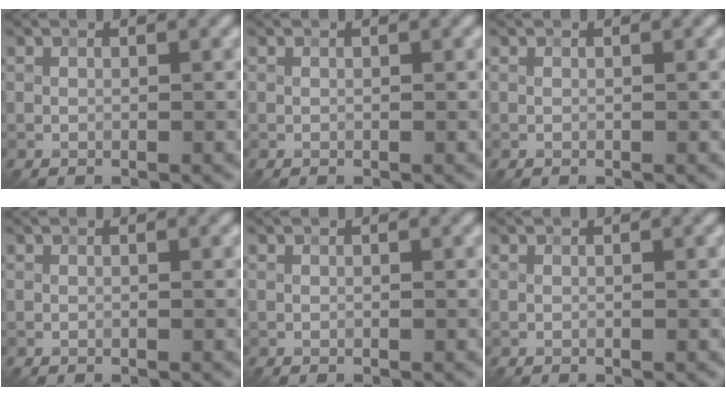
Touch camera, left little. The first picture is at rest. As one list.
[{"total": 0.0}, {"total": 0.0}, {"total": 0.0}, {"total": 0.0}, {"total": 0.0}]